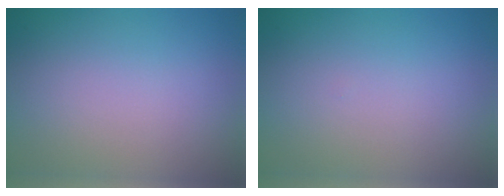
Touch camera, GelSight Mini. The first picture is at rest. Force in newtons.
{"total": 0.0}